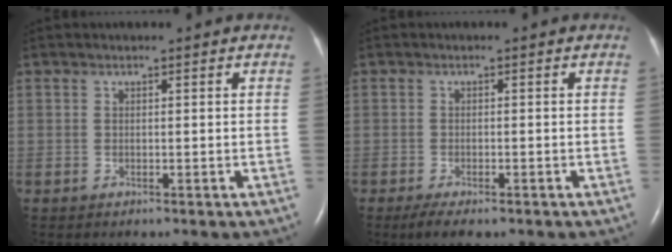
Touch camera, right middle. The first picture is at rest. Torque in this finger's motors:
{"motor_torque": [0.37, -0.32, 0.02, 0.01]}